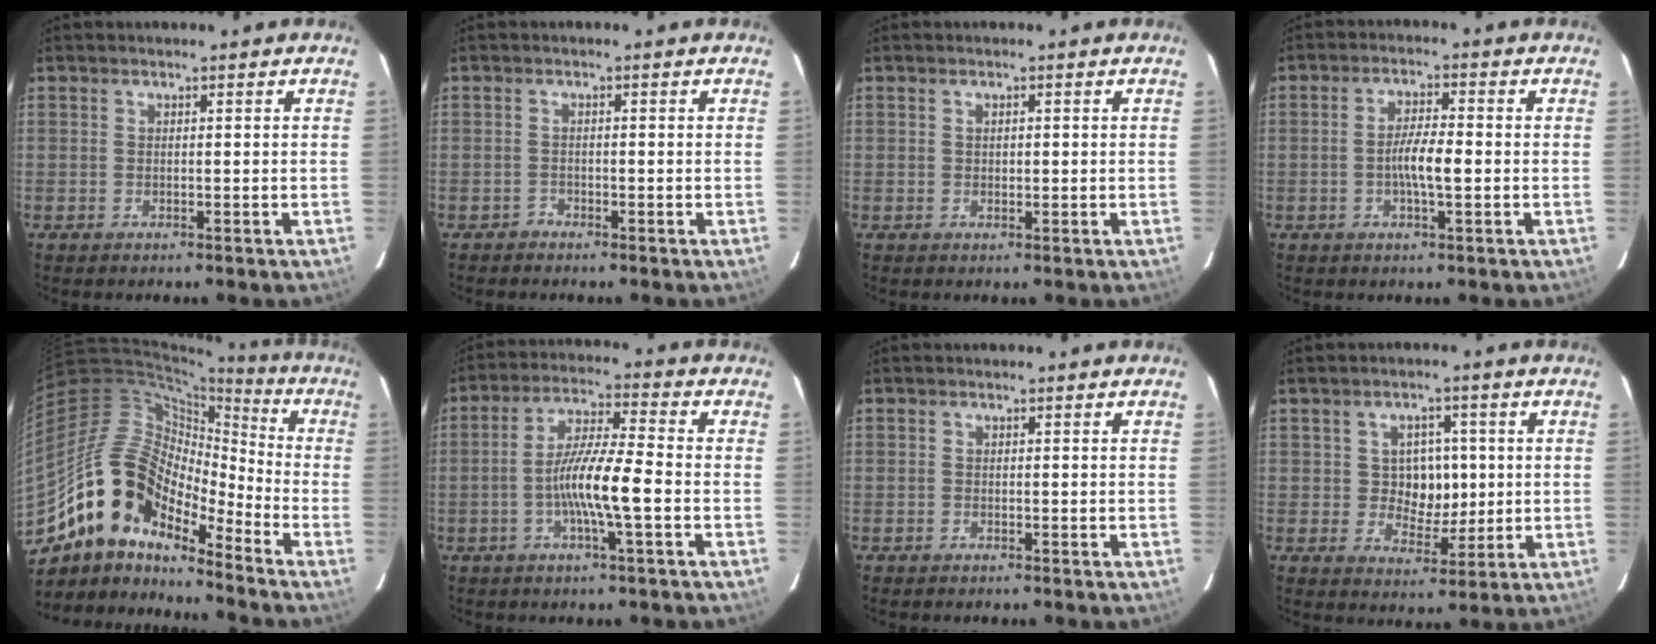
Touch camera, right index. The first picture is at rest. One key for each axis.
{"total": 1.0, "fx": -0.9, "fy": 0.4, "fz": -0.2, "tx": 0.004, "ty": 0.006, "tz": -0.018}
{"total": 1.1, "fx": 0.2, "fy": 0.8, "fz": 0.7, "tx": -0.010, "ty": 0.003, "tz": 0.003}
{"total": 5.1, "fx": -1.0, "fy": 0.9, "fz": 4.9, "tx": -0.090, "ty": 0.002, "tz": -0.017}
{"total": 16.3, "fx": -11.9, "fy": 7.2, "fz": 8.6, "tx": -0.151, "ty": 0.008, "tz": -0.234}
{"total": 9.8, "fx": -2.8, "fy": 0.4, "fz": 9.4, "tx": -0.182, "ty": 0.004, "tz": -0.055}
{"total": 0.6, "fx": -0.5, "fy": 0.3, "fz": 0.1, "tx": -0.003, "ty": 0.002, "tz": -0.011}
{"total": 6.6, "fx": 0.4, "fy": 5.5, "fz": 3.6, "tx": -0.060, "ty": 0.009, "tz": 0.014}